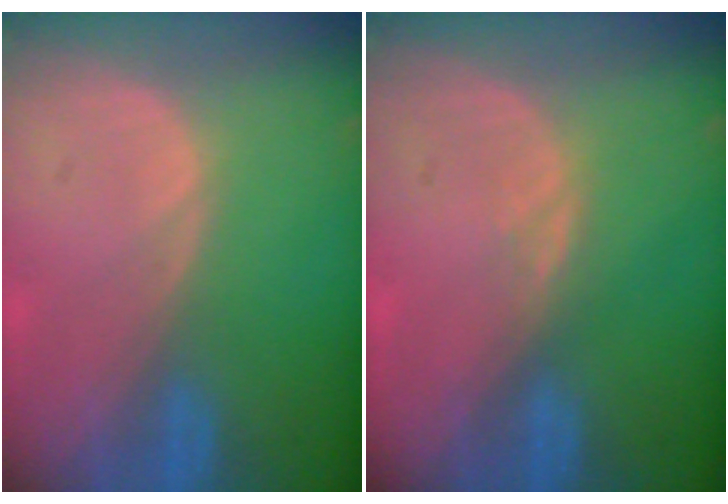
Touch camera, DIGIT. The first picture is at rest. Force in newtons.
{"total": 0.9, "press": 0.9, "slide": 0.4}